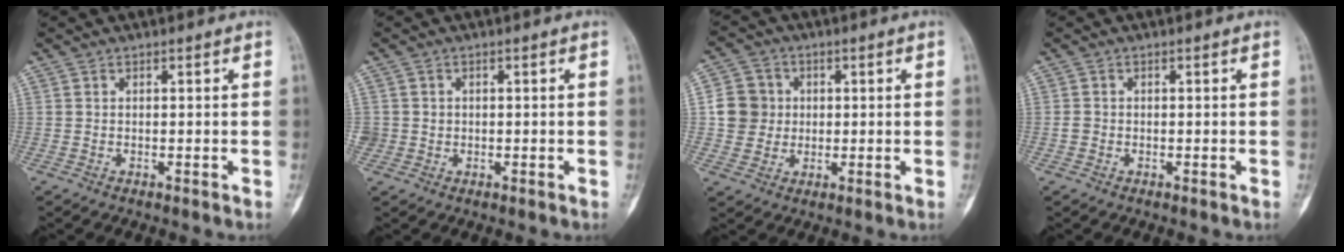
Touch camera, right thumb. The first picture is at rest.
{"total": 1.9, "force": [0.1, 1.9, 0.1], "torque": [0.011, 0.006, 0.001]}
{"total": 7.5, "force": [0.5, 7.2, 1.9], "torque": [-0.006, 0.008, 0.005]}
{"total": 1.1, "force": [-0.3, 1.0, 0.4], "torque": [-0.006, 0.003, -0.006]}